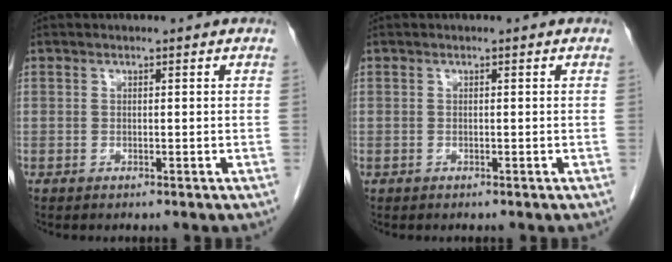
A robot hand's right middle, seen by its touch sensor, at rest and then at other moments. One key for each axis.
{"total": 0.0}